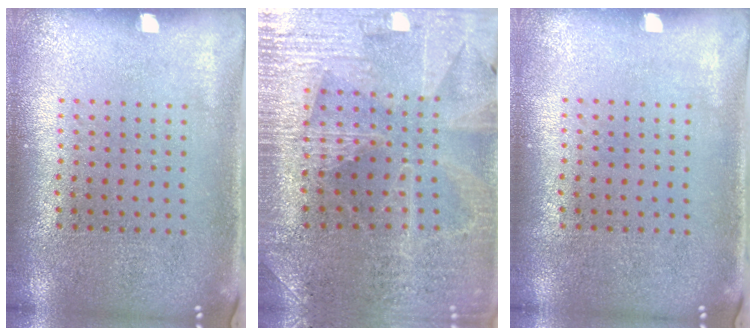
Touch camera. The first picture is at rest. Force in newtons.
{"total": 3.1, "press": 3.0, "slide": 0.4}
{"total": 0.0}